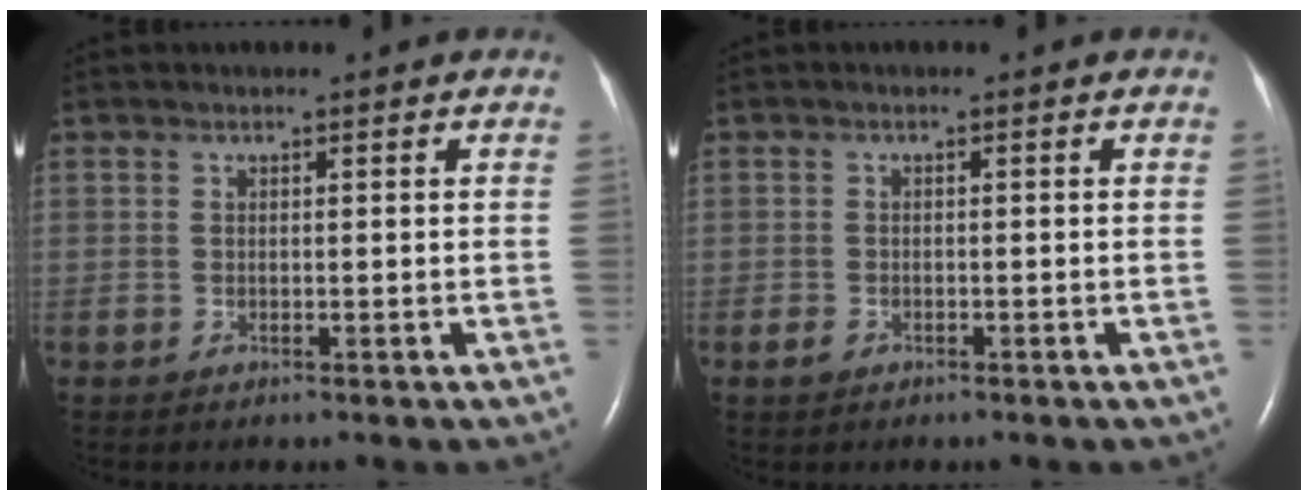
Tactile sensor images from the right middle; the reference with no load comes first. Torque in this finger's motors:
{"motor_torque": [0.36, -0.67, 0.06, 0.00]}